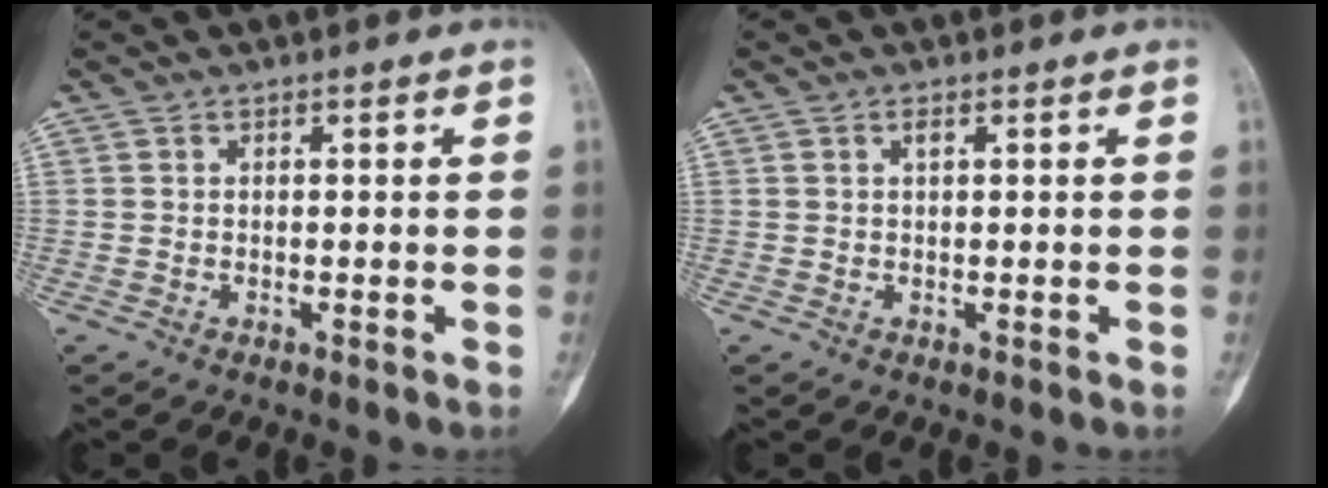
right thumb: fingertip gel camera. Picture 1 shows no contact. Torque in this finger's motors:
{"motor_torque": [0.01, -0.01, -0.01, -0.04, -0.02]}